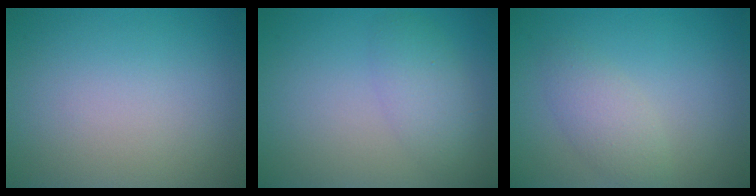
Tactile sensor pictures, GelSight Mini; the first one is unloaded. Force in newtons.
{"total": 2.8, "press": 2.8, "slide": 0.2}
{"total": 2.4, "press": 2.4, "slide": 0.1}